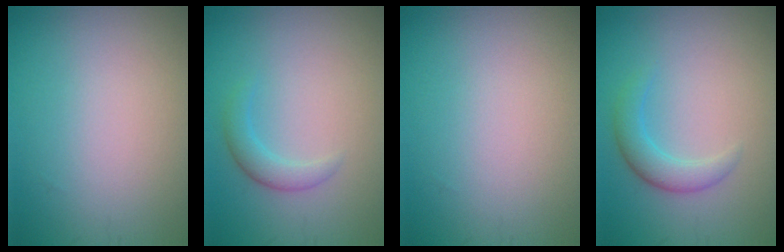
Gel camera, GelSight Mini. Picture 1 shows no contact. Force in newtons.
{"total": 1.8, "press": 1.8, "slide": 0.0}
{"total": 0.0}
{"total": 2.5, "press": 2.5, "slide": 0.0}